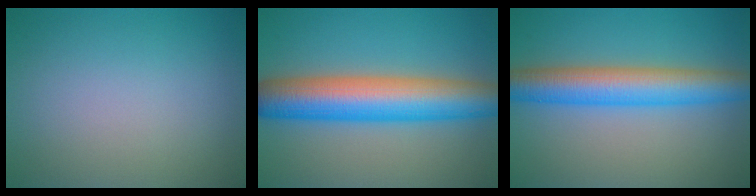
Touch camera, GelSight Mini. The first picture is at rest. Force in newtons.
{"total": 10.1, "press": 10.1, "slide": 0.3}
{"total": 7.0, "press": 7.0, "slide": 0.2}